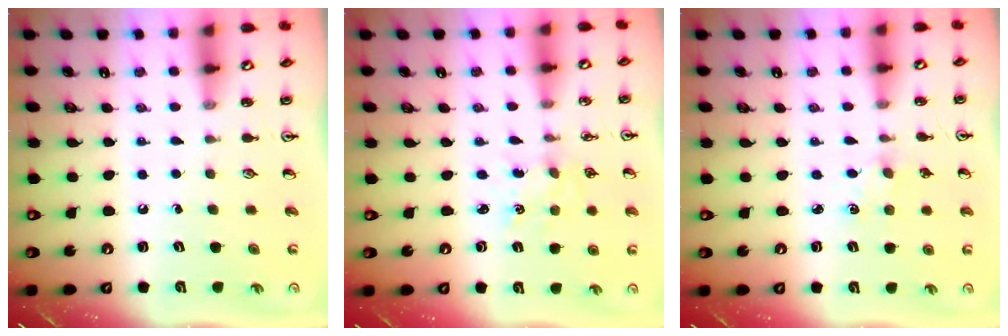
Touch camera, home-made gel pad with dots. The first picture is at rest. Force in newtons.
{"total": 2.2, "press": 2.2, "slide": 0.3}
{"total": 1.4, "press": 1.3, "slide": 0.3}